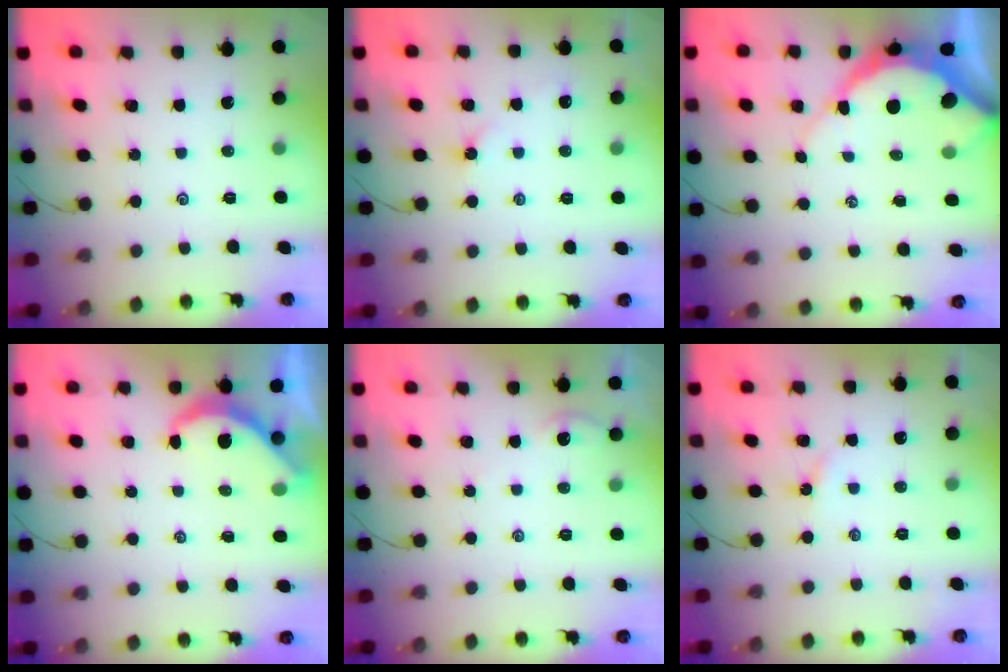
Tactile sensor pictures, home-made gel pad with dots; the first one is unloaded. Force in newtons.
{"total": 1.9, "press": 1.9, "slide": 0.4}
{"total": 8.7, "press": 8.7, "slide": 1.0}
{"total": 6.4, "press": 6.4, "slide": 0.1}
{"total": 1.0, "press": 1.0, "slide": 0.2}
{"total": 1.7, "press": 1.6, "slide": 0.3}